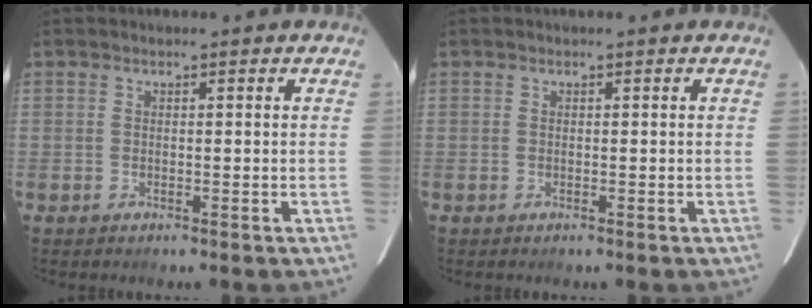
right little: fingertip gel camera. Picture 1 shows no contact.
{"total": 0.0}